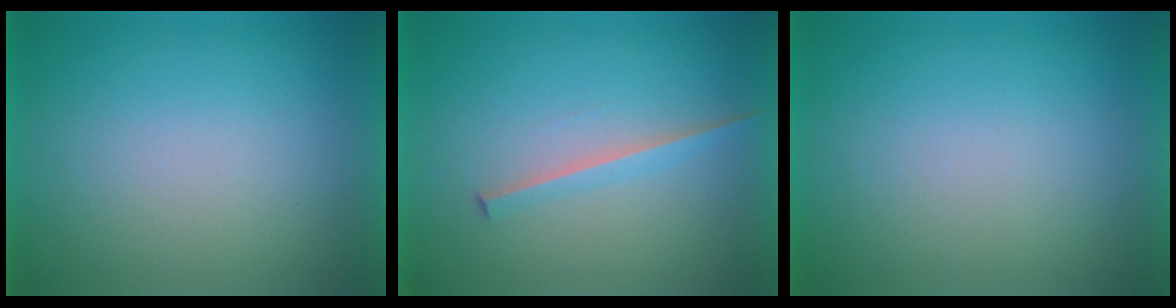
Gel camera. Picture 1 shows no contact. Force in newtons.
{"total": 1.8}
{"total": 0.0}